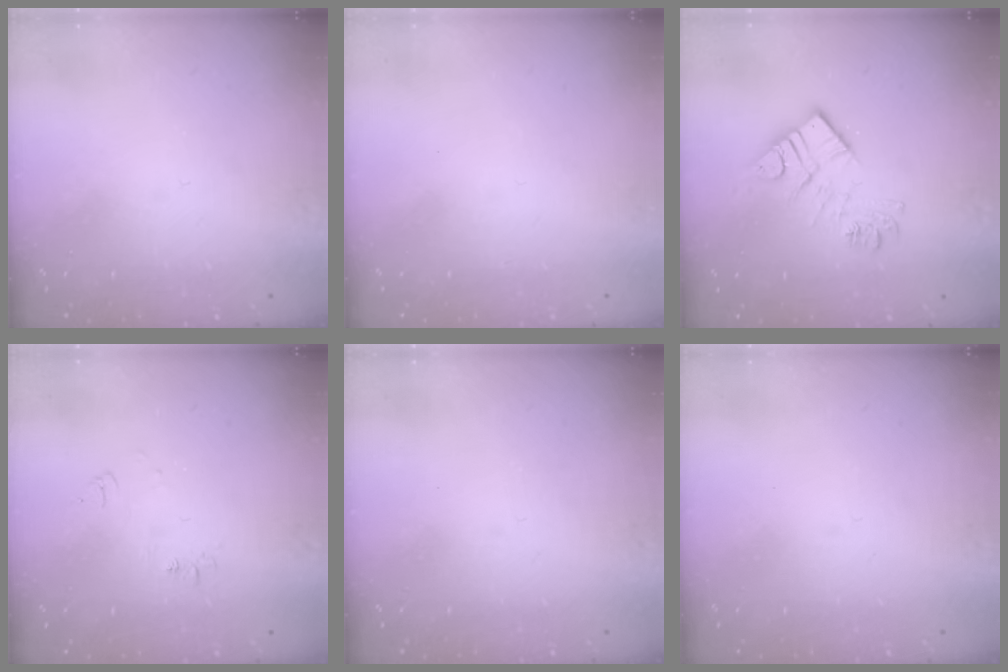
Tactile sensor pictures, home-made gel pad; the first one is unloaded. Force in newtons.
{"total": 1.5, "press": 1.5, "slide": 0.1}
{"total": 11.3, "press": 11.3, "slide": 0.3}
{"total": 5.1, "press": 5.0, "slide": 0.6}
{"total": 0.0}
{"total": 0.0}